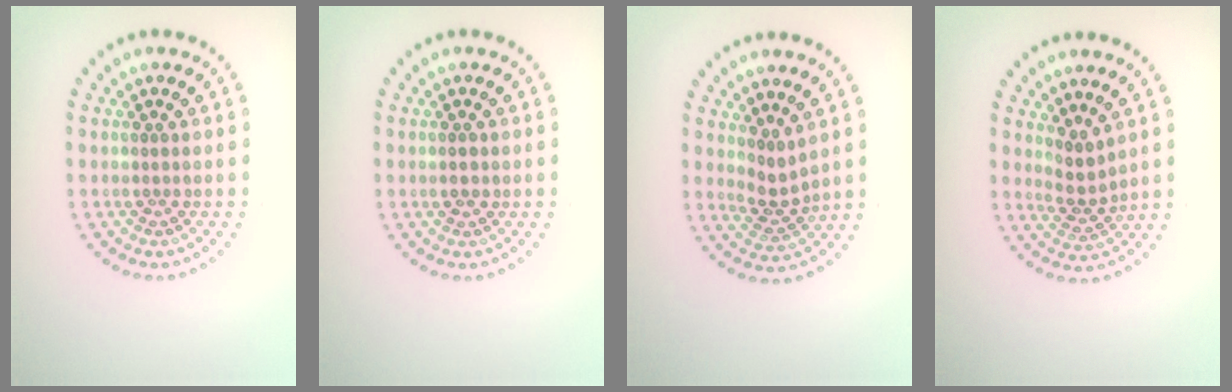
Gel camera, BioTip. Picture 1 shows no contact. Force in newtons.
{"total": 0.9, "press": 0.9, "slide": 0.1}
{"total": 2.2, "press": 1.6, "slide": 1.5}
{"total": 2.2, "press": 1.6, "slide": 1.5}